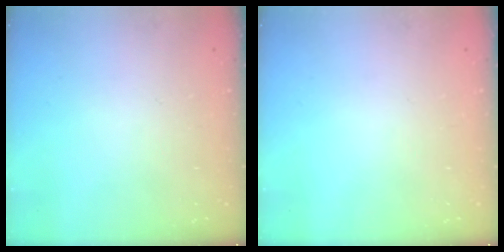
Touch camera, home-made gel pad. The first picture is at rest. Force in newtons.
{"total": 0.0}